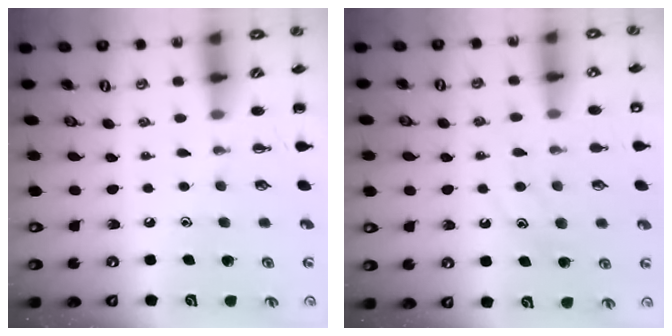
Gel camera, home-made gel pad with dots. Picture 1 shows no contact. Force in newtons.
{"total": 11.8, "press": 11.7, "slide": 1.4}